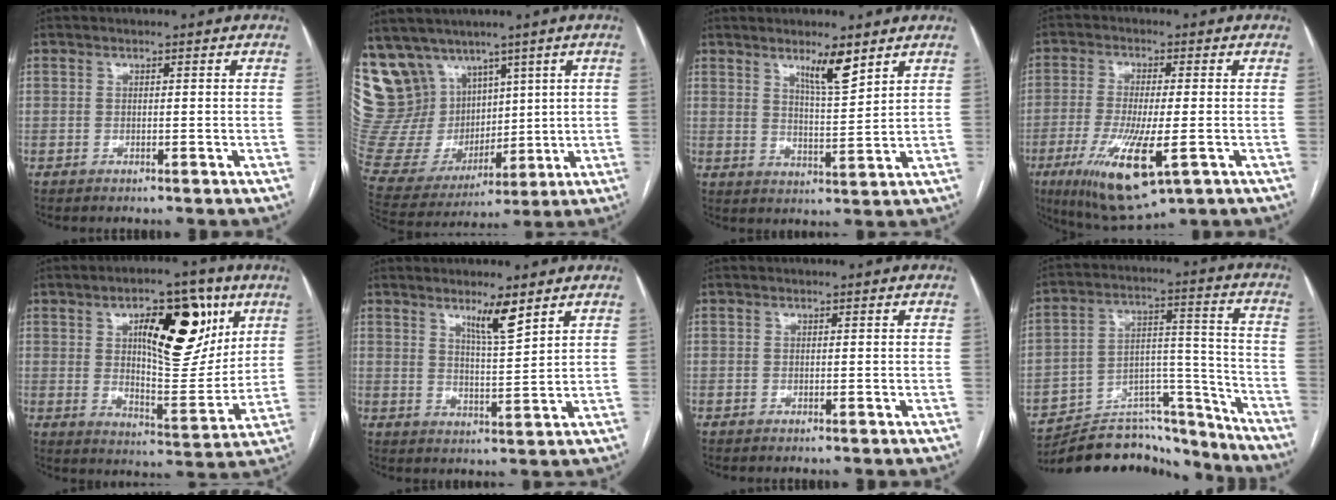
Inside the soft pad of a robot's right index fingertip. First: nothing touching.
{"total": 22.9, "force": [12.6, 16.5, 9.6], "torque": [-0.252, 0.069, 0.267]}
{"total": 5.8, "force": [4.2, 0.4, 4.0], "torque": [-0.069, -0.010, 0.073]}
{"total": 12.9, "force": [-5.0, 2.5, 11.6], "torque": [-0.222, -0.039, -0.075]}
{"total": 16.6, "force": [6.7, 6.0, 13.9], "torque": [-0.194, 0.007, 0.107]}
{"total": 5.2, "force": [3.8, 0.0, 3.6], "torque": [-0.062, -0.012, 0.066]}
{"total": 0.0}
{"total": 19.2, "force": [-18.4, 4.6, 2.9], "torque": [-0.049, 0.055, -0.276]}